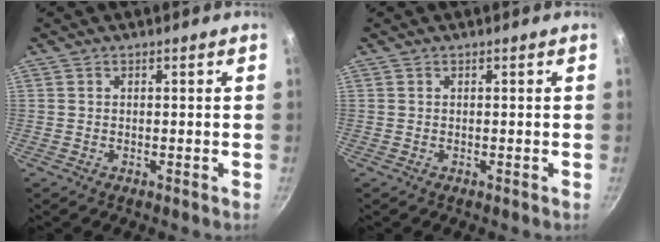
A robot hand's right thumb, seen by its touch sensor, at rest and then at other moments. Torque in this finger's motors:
{"motor_torque": [-0.01, 0.00, -0.01, 0.01, 0.03]}